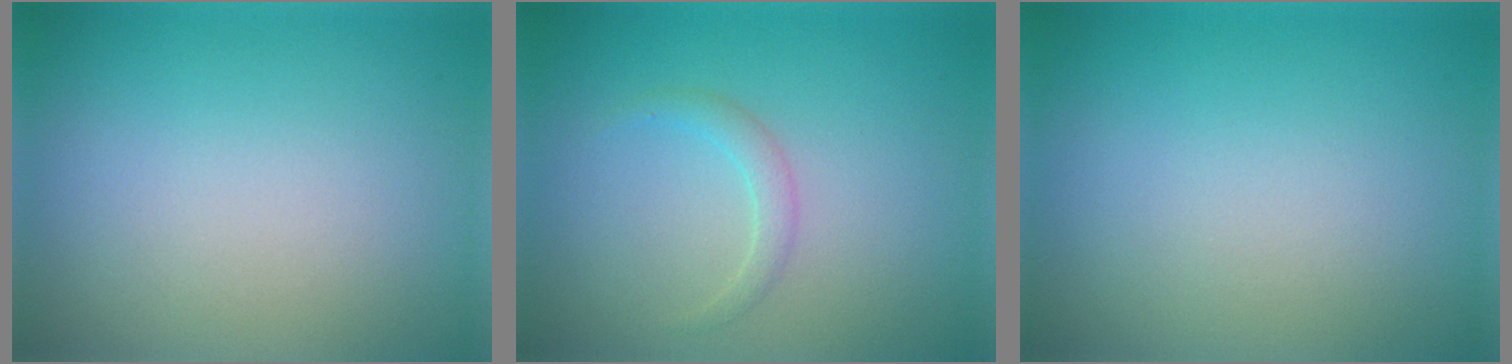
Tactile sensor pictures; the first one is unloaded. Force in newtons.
{"total": 1.3, "press": 1.3, "slide": 0.2}
{"total": 0.0}